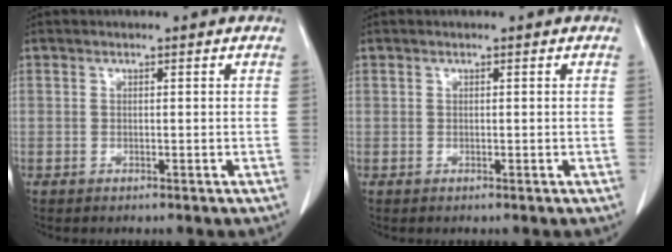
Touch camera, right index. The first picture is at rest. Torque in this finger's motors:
{"motor_torque": [-0.06, 0.08, -0.03, 0.00]}